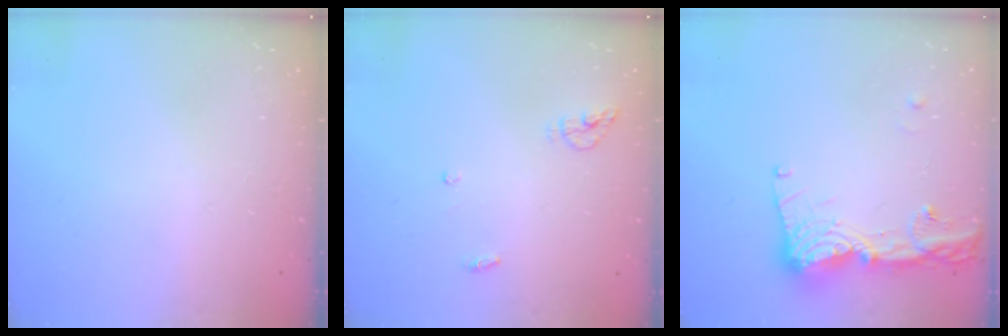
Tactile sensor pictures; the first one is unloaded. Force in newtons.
{"total": 4.7, "press": 4.7, "slide": 0.2}
{"total": 14.5, "press": 14.4, "slide": 1.7}